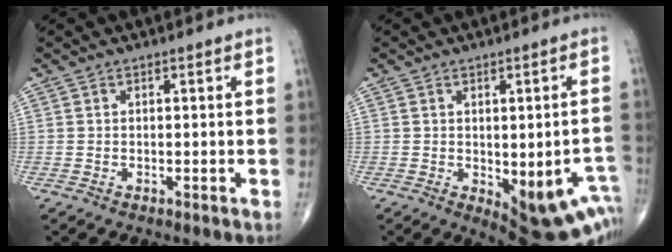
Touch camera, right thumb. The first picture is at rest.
{"total": 15.0, "force": [-5.1, 6.5, 12.6], "torque": [-0.102, 0.013, -0.045]}